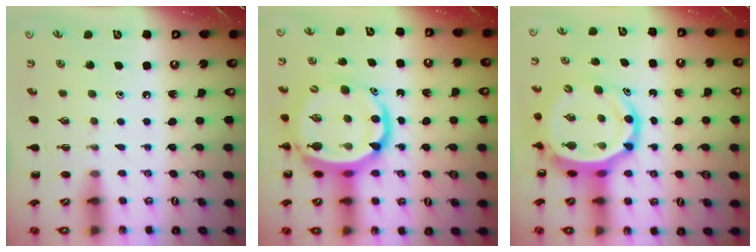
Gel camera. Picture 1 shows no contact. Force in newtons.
{"total": 14.4, "press": 13.9, "slide": 3.8}
{"total": 11.1, "press": 10.6, "slide": 3.4}